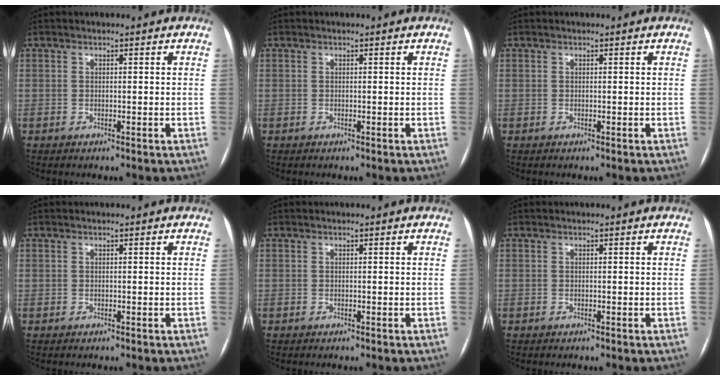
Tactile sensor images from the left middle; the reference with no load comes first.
{"total": 0.0}
{"total": 0.0}
{"total": 0.0}
{"total": 0.0}
{"total": 0.0}